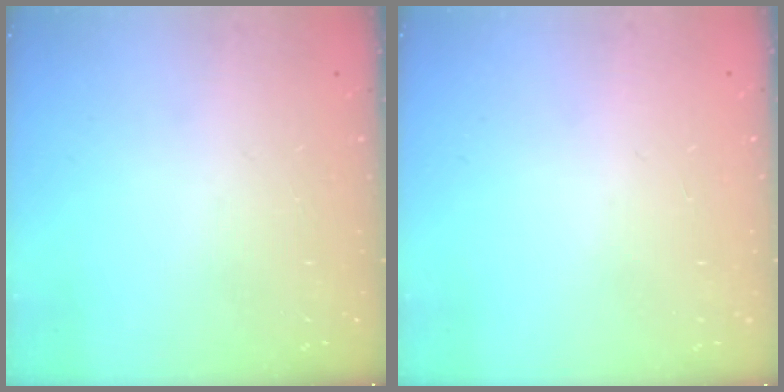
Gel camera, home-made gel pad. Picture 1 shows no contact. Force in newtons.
{"total": 0.9, "press": 0.9, "slide": 0.0}